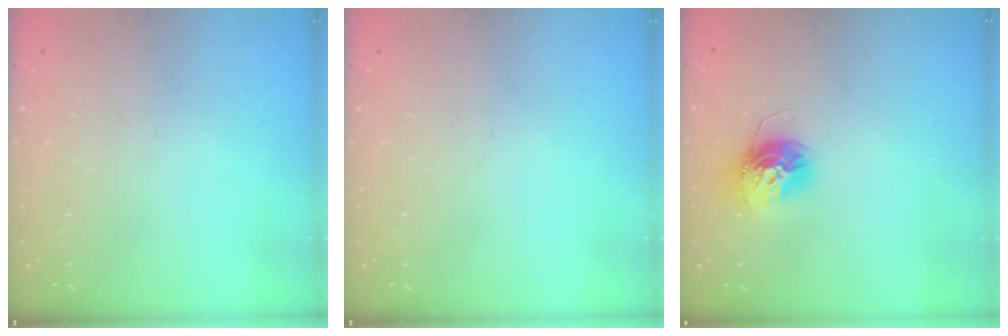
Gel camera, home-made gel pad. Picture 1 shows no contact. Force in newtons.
{"total": 0.0}
{"total": 12.4, "press": 12.4, "slide": 1.0}